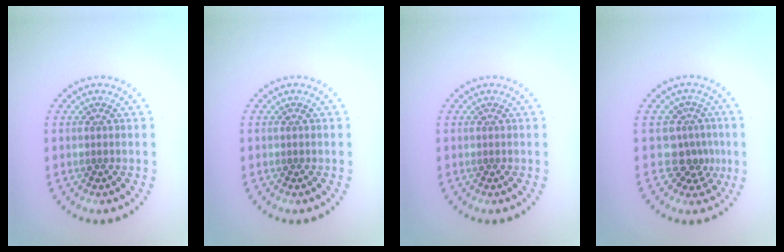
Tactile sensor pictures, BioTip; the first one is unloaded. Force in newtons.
{"total": 0.0}
{"total": 0.0}
{"total": 3.0, "press": 2.1, "slide": 2.1}